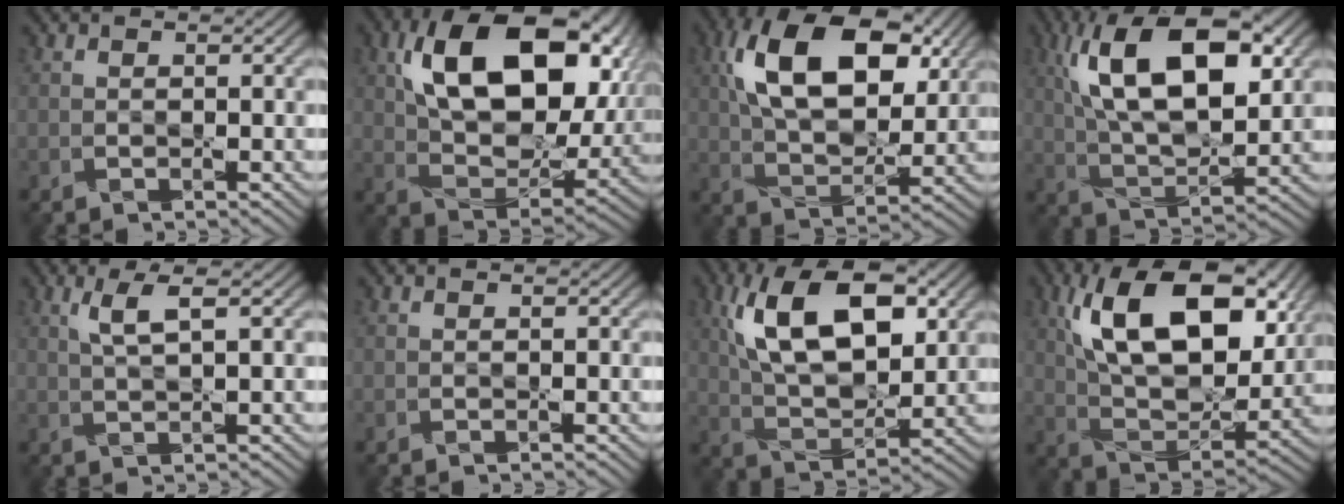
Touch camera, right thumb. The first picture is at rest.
{"total": 17.7, "force": [6.0, 10.4, 13.0], "torque": [-0.243, -0.001, 0.116]}
{"total": 15.7, "force": [5.6, 8.7, 11.8], "torque": [-0.236, 0.014, 0.099]}
{"total": 16.3, "force": [5.8, 7.5, 13.2], "torque": [-0.251, 0.019, 0.097]}
{"total": 3.4, "force": [1.4, 0.5, 3.0], "torque": [-0.066, 0.005, 0.030]}
{"total": 0.0}
{"total": 13.6, "force": [4.6, 7.0, 10.7], "torque": [-0.205, 0.009, 0.085]}
{"total": 16.6, "force": [6.4, 8.8, 12.5], "torque": [-0.235, 0.003, 0.116]}